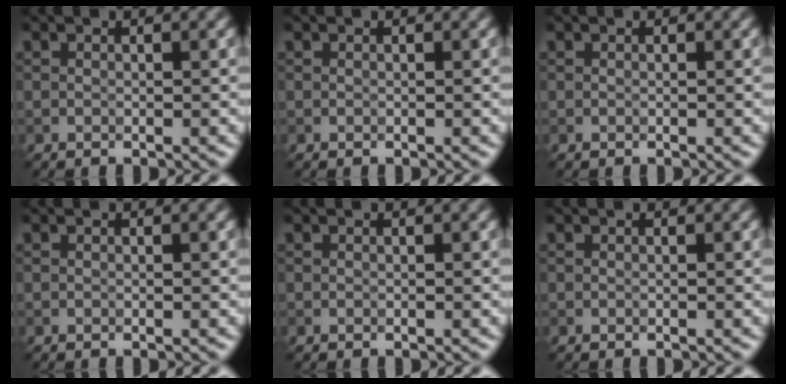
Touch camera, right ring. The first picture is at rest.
{"total": 0.0}
{"total": 0.0}
{"total": 0.0}
{"total": 0.0}
{"total": 0.0}